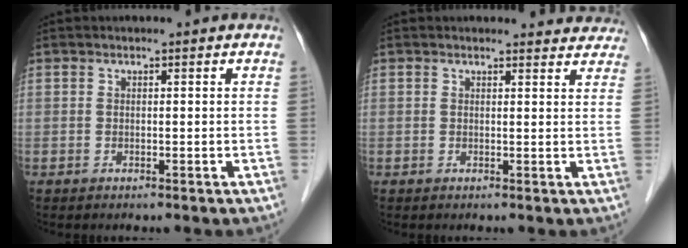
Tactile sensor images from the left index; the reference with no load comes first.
{"total": 6.7, "force": [6.4, 2.0, 0.3], "torque": [0.023, -0.001, 0.042]}